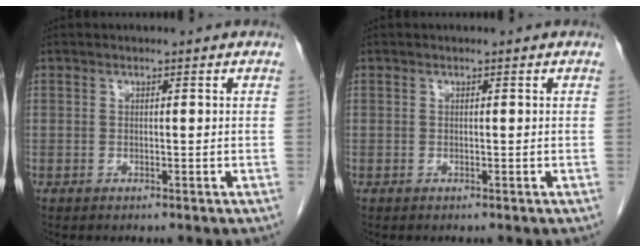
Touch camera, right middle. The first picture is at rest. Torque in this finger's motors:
{"motor_torque": [-0.12, 0.05, 0.01, 0.00]}